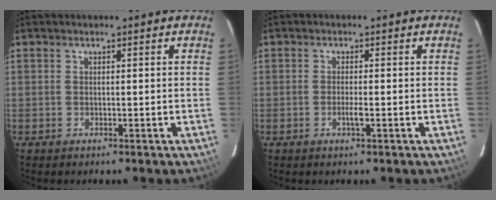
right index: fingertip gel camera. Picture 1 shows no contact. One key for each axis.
{"total": 1.8, "fx": -0.7, "fy": 0.1, "fz": 1.6, "tx": -0.032, "ty": -0.001, "tz": -0.014}